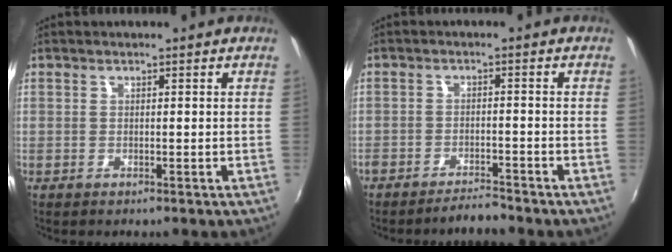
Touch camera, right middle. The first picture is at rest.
{"total": 4.0, "force": [-3.9, 0.4, 0.9], "torque": [-0.034, -0.003, -0.065]}